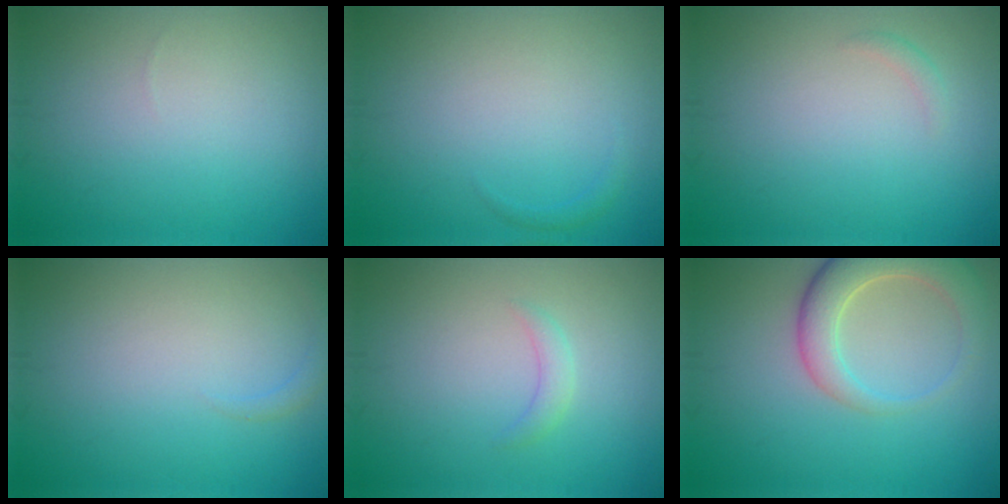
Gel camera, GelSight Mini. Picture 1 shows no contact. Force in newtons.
{"total": 0.6, "press": 0.6, "slide": 0.1}
{"total": 0.8, "press": 0.8, "slide": 0.0}
{"total": 0.8, "press": 0.8, "slide": 0.1}
{"total": 1.2, "press": 1.2, "slide": 0.1}
{"total": 5.4, "press": 5.3, "slide": 0.8}